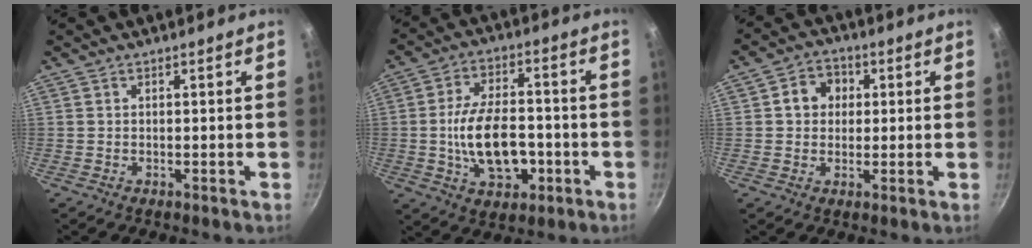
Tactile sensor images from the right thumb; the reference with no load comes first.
{"total": 14.2, "force": [-2.7, 8.4, 11.2], "torque": [-0.173, 0.023, -0.041]}
{"total": 6.2, "force": [1.2, 5.4, 2.9], "torque": [-0.014, 0.009, 0.010]}